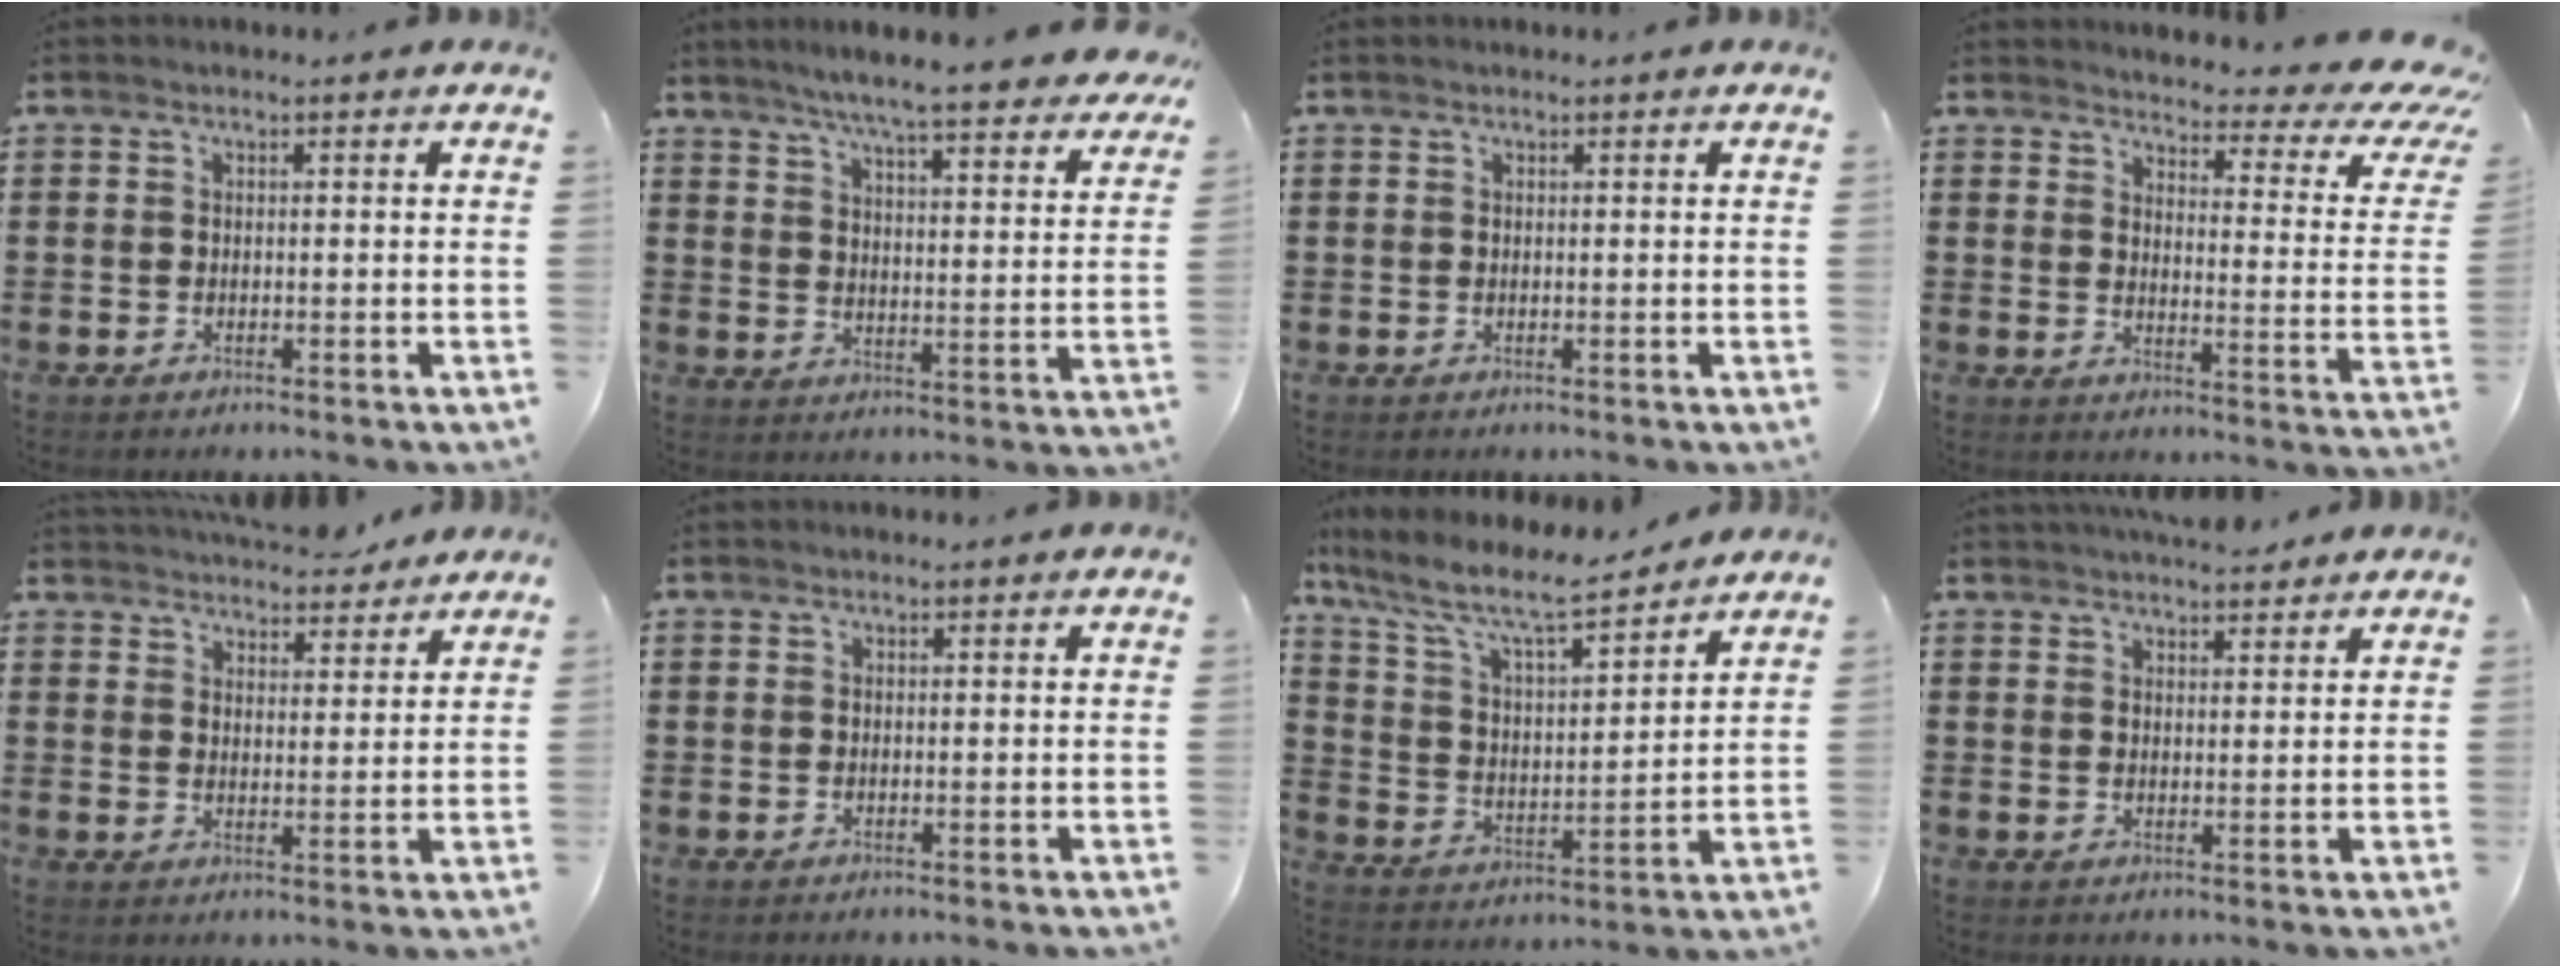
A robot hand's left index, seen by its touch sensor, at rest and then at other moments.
{"total": 5.8, "force": [5.2, -0.4, 2.5], "torque": [-0.071, -0.034, 0.086]}
{"total": 0.0}
{"total": 4.7, "force": [3.8, 1.2, 2.5], "torque": [-0.046, -0.035, 0.056]}
{"total": 4.8, "force": [4.7, 0.8, 0.4], "torque": [-0.017, -0.021, 0.084]}
{"total": 0.0}
{"total": 8.3, "force": [6.8, 1.4, 4.6], "torque": [-0.118, -0.039, 0.111]}
{"total": 3.7, "force": [3.5, 0.8, 0.9], "torque": [-0.026, -0.007, 0.067]}